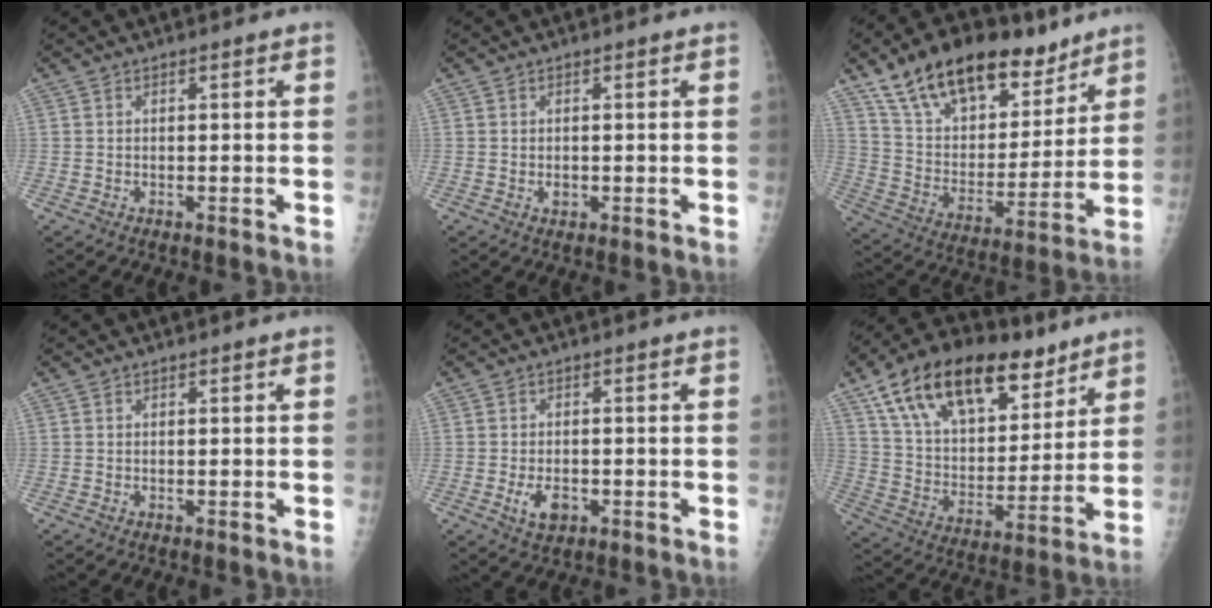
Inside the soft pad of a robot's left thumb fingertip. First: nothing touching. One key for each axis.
{"total": 1.7, "fx": -0.2, "fy": 1.4, "fz": 1.0, "tx": -0.009, "ty": 0.000, "tz": 0.002}
{"total": 24.7, "fx": 16.8, "fy": 12.1, "fz": 13.4, "tx": -0.188, "ty": -0.047, "tz": 0.287}
{"total": 0.0}
{"total": 4.1, "fx": -1.4, "fy": 2.6, "fz": 2.9, "tx": -0.045, "ty": 0.000, "tz": -0.019}
{"total": 25.5, "fx": 15.1, "fy": 13.4, "fz": 15.6, "tx": -0.234, "ty": -0.026, "tz": 0.260}